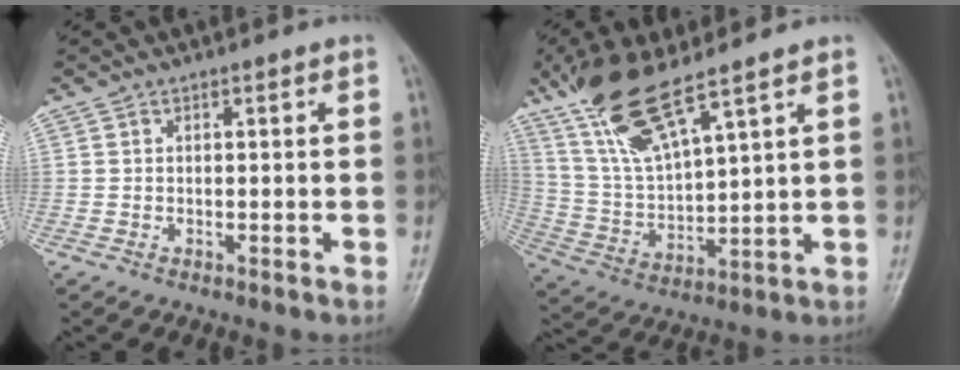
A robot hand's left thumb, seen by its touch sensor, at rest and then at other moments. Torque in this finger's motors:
{"motor_torque": [0.62, 0.44, 1.34, -1.44, 0.30]}